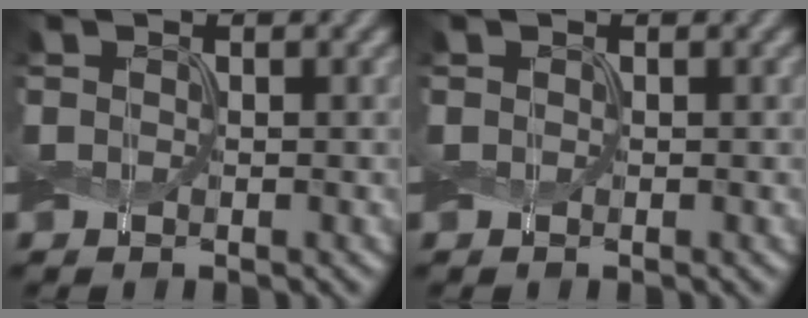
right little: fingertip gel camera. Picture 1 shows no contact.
{"total": 0.0}